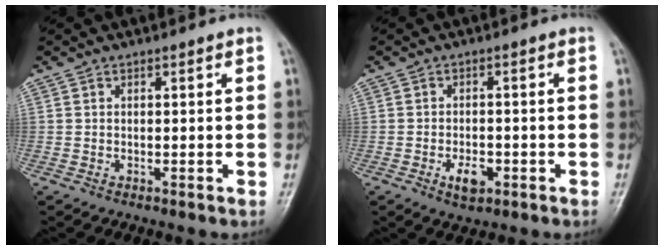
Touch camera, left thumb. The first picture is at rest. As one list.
[{"total": 4.2, "force": [-1.8, 2.4, 3.0], "torque": [-0.042, 0.006, -0.026]}]